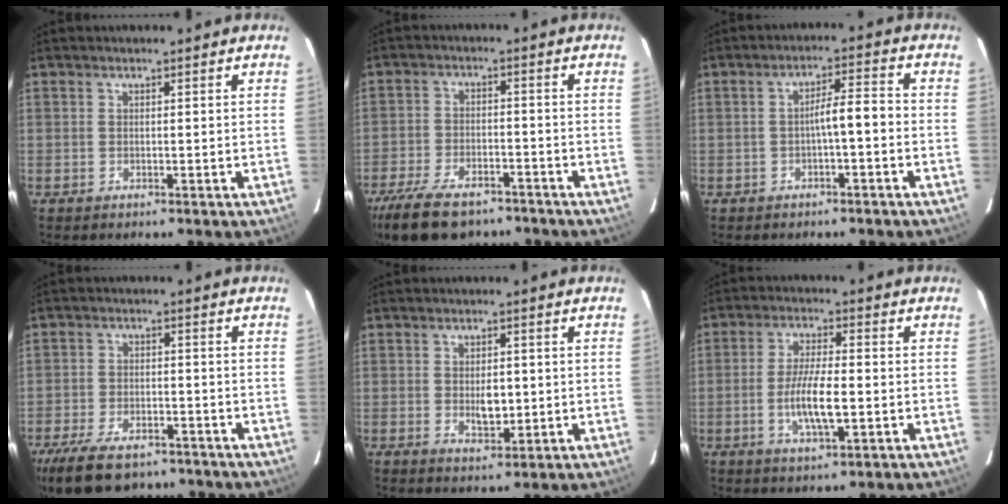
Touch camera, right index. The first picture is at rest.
{"total": 16.0, "force": [-12.0, 7.0, 8.0], "torque": [-0.187, -0.022, -0.198]}
{"total": 4.2, "force": [-1.7, 0.5, 3.8], "torque": [-0.067, 0.012, -0.023]}
{"total": 15.0, "force": [-11.1, 6.6, 7.6], "torque": [-0.178, -0.026, -0.180]}
{"total": 4.4, "force": [-0.4, 2.5, 3.6], "torque": [-0.062, -0.005, -0.001]}
{"total": 8.3, "force": [-1.9, 2.0, 7.8], "torque": [-0.153, -0.006, -0.035]}